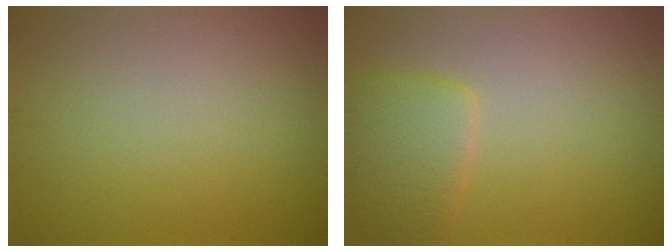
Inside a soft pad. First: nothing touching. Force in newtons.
{"total": 3.5, "press": 3.5, "slide": 0.6}